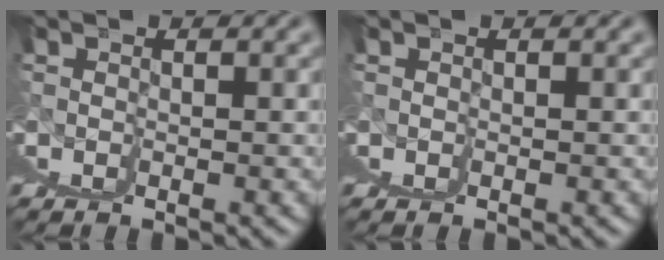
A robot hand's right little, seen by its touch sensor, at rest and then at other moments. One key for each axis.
{"total": 0.0}